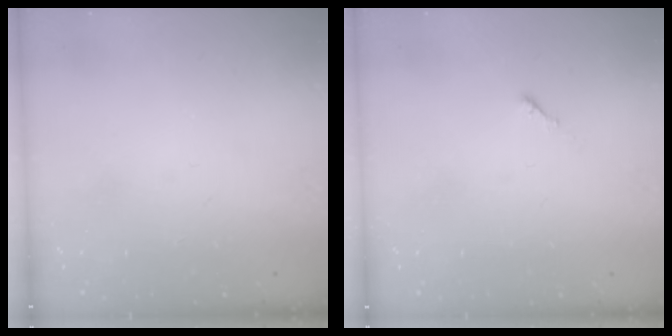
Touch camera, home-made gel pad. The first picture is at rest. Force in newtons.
{"total": 0.0}